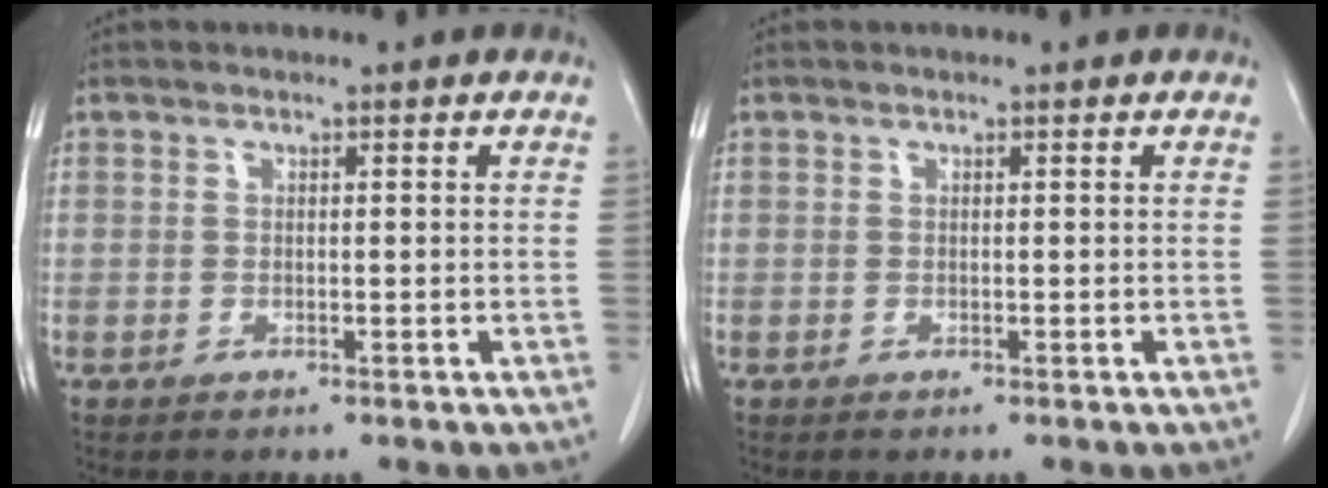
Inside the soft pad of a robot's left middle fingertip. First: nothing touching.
{"total": 0.0}